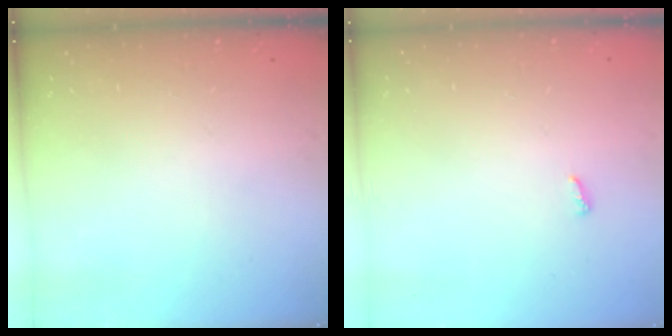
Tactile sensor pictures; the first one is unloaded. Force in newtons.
{"total": 2.8, "press": 2.8, "slide": 0.5}